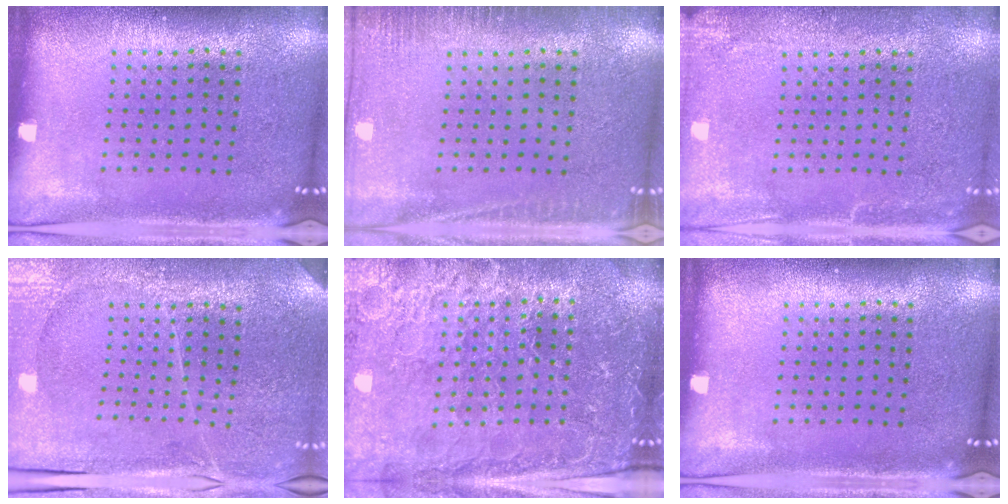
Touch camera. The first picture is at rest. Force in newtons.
{"total": 2.0, "press": 2.0, "slide": 0.3}
{"total": 2.6, "press": 2.6, "slide": 0.3}
{"total": 3.7, "press": 3.5, "slide": 1.2}
{"total": 4.1, "press": 4.0, "slide": 1.0}
{"total": 0.0}